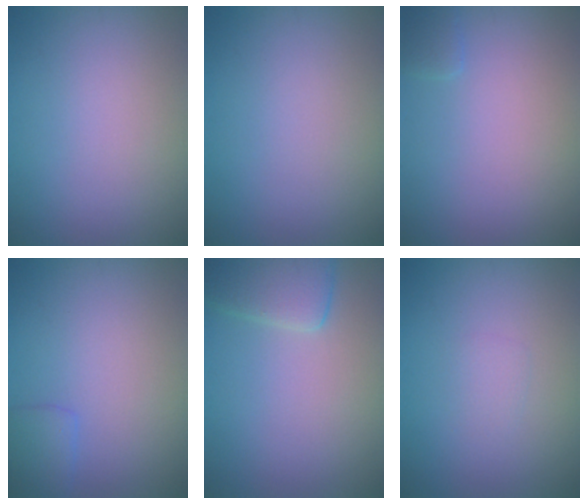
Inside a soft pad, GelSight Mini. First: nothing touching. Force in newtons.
{"total": 0.0}
{"total": 0.7, "press": 0.7, "slide": 0.1}
{"total": 1.7, "press": 1.7, "slide": 0.1}
{"total": 3.3, "press": 3.3, "slide": 0.3}
{"total": 0.9, "press": 0.9, "slide": 0.1}